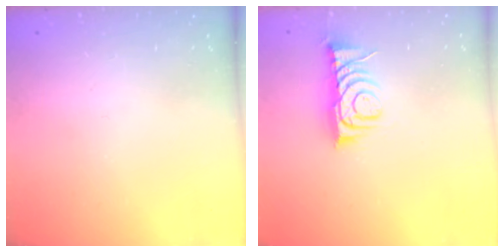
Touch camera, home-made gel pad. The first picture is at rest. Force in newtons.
{"total": 7.4, "press": 7.4, "slide": 0.4}